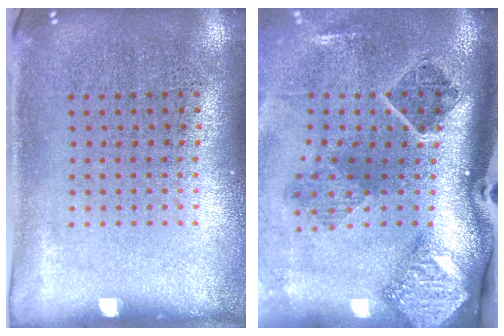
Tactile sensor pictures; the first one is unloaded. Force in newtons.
{"total": 3.1, "press": 1.9, "slide": 2.4}